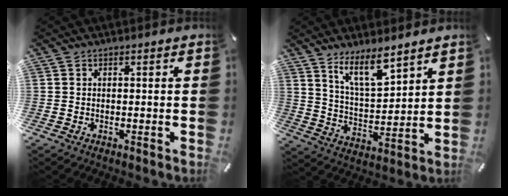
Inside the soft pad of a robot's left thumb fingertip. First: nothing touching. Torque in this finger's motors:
{"motor_torque": [1.74, 0.93, 1.28, -1.46, 0.41]}